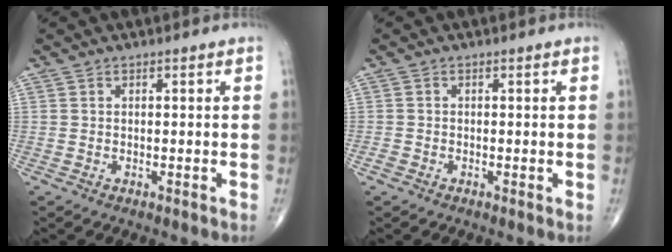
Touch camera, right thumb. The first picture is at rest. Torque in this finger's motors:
{"motor_torque": [0.85, 0.20, 0.04, -0.63, 0.00]}